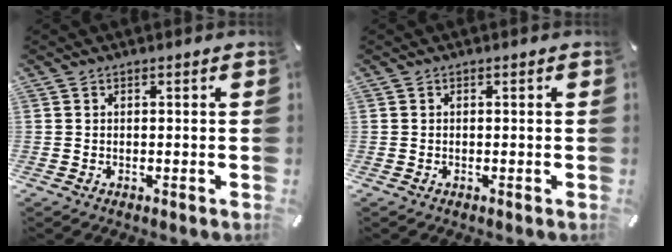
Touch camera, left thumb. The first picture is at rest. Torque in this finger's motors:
{"motor_torque": [-0.01, 0.00, -0.01, -0.01, 0.00]}